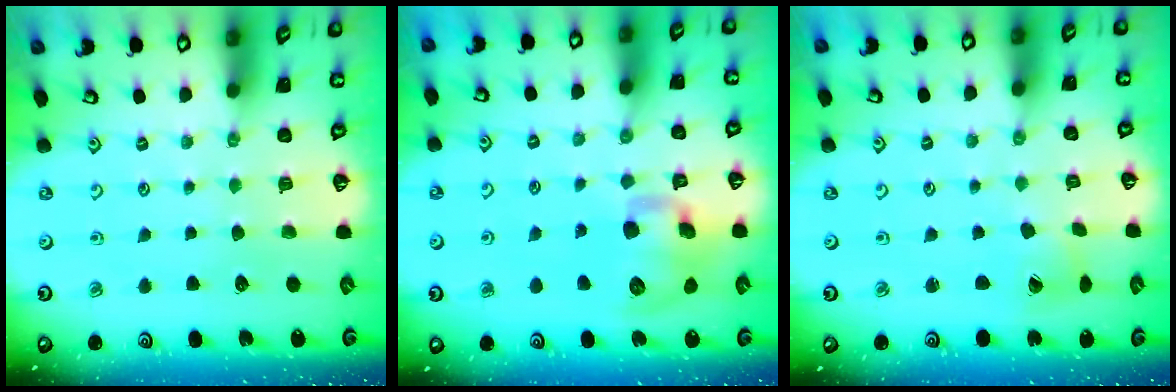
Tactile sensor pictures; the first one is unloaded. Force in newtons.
{"total": 12.6, "press": 12.5, "slide": 2.1}
{"total": 5.2, "press": 5.2, "slide": 0.2}